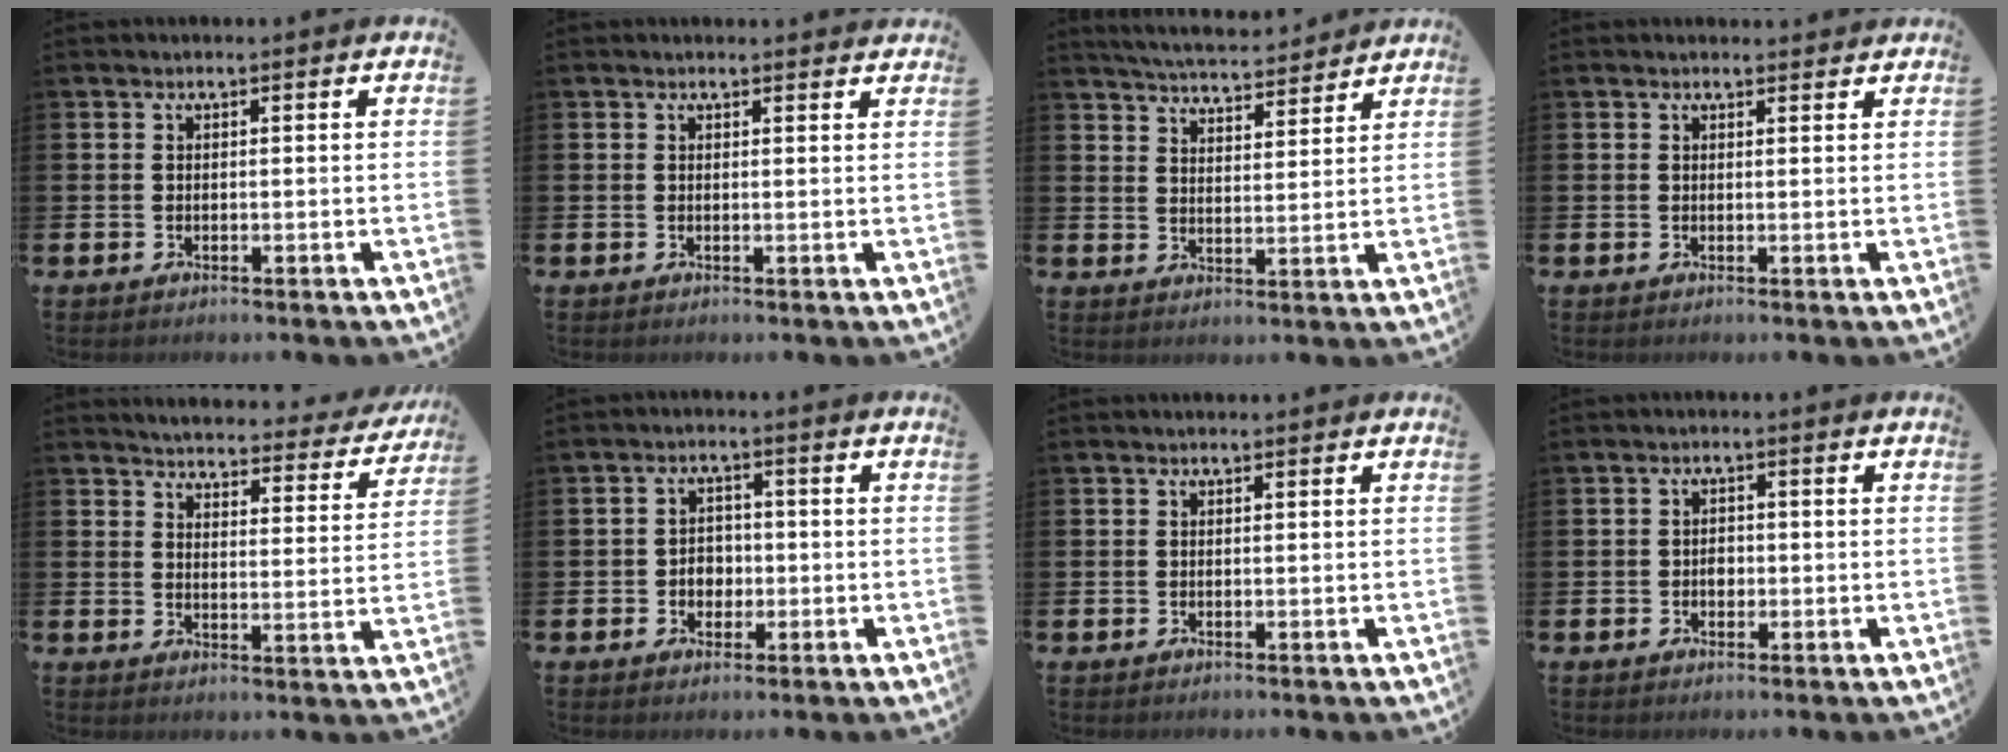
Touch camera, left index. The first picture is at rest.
{"total": 0.8, "force": [0.8, 0.1, 0.1], "torque": [0.009, -0.004, 0.013]}
{"total": 5.2, "force": [5.2, 0.4, 0.5], "torque": [-0.033, -0.031, 0.093]}
{"total": 0.8, "force": [0.8, 0.2, 0.1], "torque": [0.006, 0.000, 0.013]}
{"total": 4.1, "force": [4.0, 0.5, 0.3], "torque": [-0.020, -0.036, 0.064]}
{"total": 3.0, "force": [-0.5, 2.6, 1.3], "torque": [-0.020, 0.004, -0.017]}
{"total": 0.0}
{"total": 1.6, "force": [-0.3, 1.3, 0.9], "torque": [-0.007, 0.002, -0.009]}